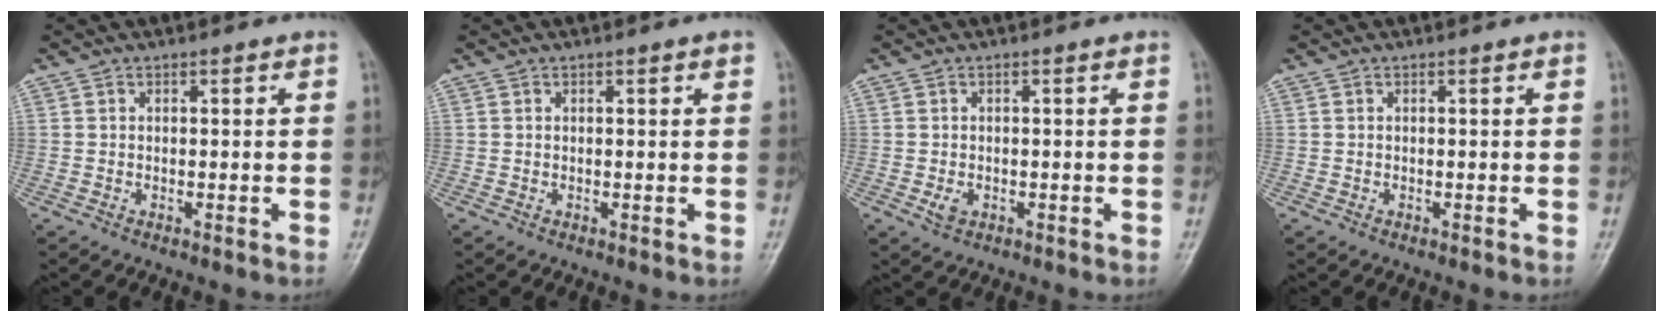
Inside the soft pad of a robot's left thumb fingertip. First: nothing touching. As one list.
[{"total": 0.9, "force": [0.4, 0.1, 0.8], "torque": [-0.012, 0.001, 0.005]}, {"total": 1.8, "force": [-0.6, 1.3, 1.2], "torque": [-0.019, 0.002, -0.007]}, {"total": 0.0}]